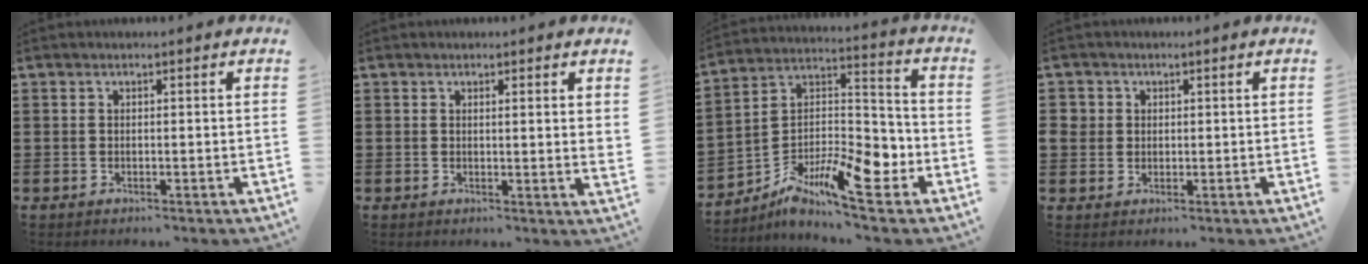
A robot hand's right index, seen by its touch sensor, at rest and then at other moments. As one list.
[{"total": 1.2, "force": [0.8, -0.1, 0.9], "torque": [-0.019, 0.000, 0.014]}, {"total": 10.6, "force": [-6.3, 4.0, 7.5], "torque": [-0.147, 0.001, -0.119]}, {"total": 2.1, "force": [0.5, 2.0, 0.2], "torque": [-0.015, 0.008, 0.008]}]